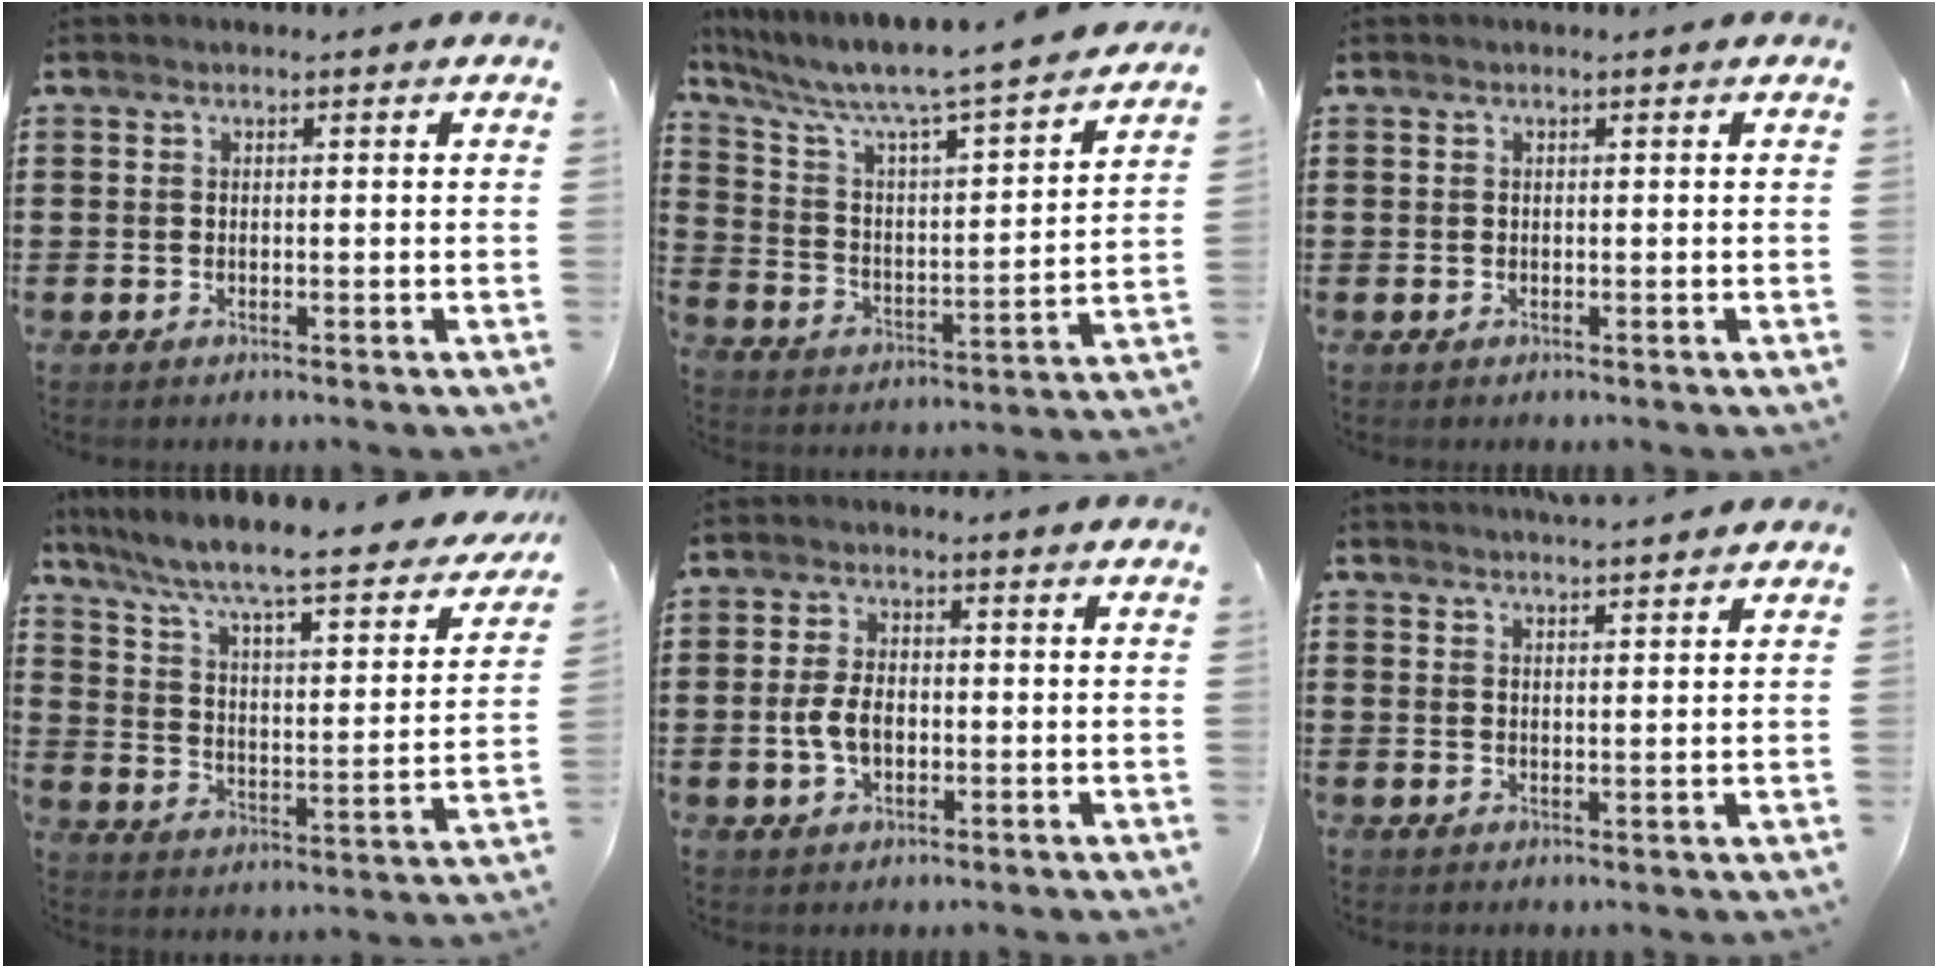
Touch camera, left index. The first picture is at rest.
{"total": 6.6, "force": [5.9, 0.0, 2.8], "torque": [-0.086, -0.056, 0.091]}
{"total": 0.0}
{"total": 6.9, "force": [5.4, 0.5, 4.3], "torque": [-0.107, -0.050, 0.080]}
{"total": 4.9, "force": [-0.8, 2.9, 3.9], "torque": [-0.093, -0.002, -0.021]}
{"total": 2.8, "force": [2.7, -0.4, 0.2], "torque": [-0.012, -0.009, 0.052]}